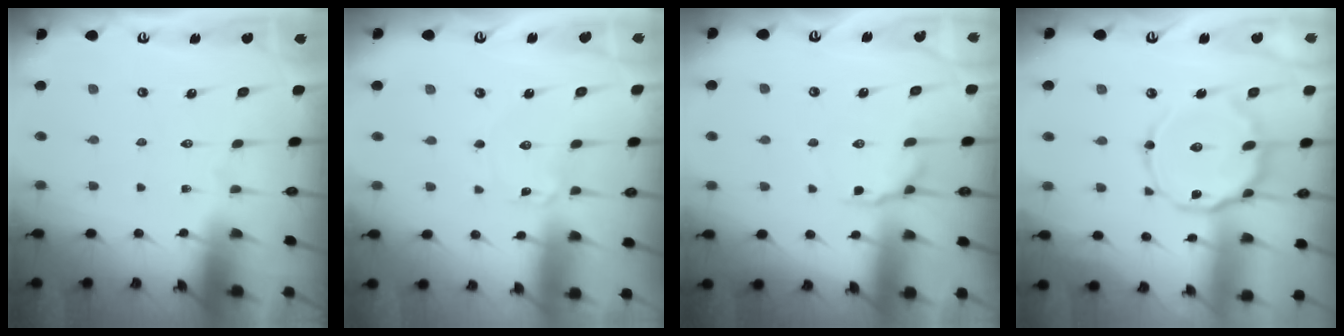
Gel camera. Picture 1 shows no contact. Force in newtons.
{"total": 0.8, "press": 0.8, "slide": 0.0}
{"total": 4.9, "press": 4.6, "slide": 1.8}
{"total": 16.3, "press": 16.2, "slide": 1.3}